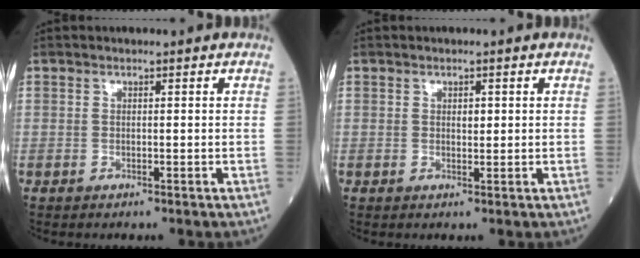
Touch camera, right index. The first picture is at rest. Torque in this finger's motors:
{"motor_torque": [0.33, 0.09, 0.09, 0.00]}